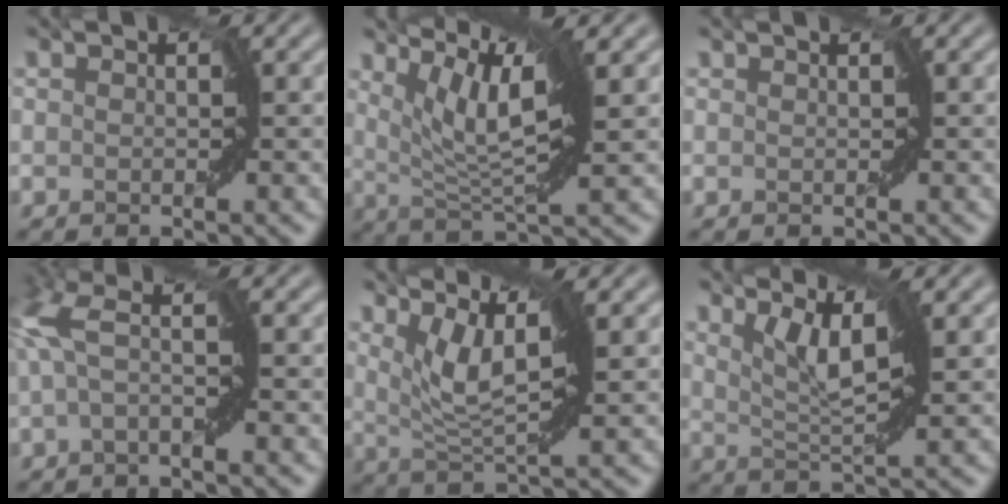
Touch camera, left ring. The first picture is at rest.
{"total": 6.1, "force": [3.0, 0.9, 5.2], "torque": [-0.096, -0.004, 0.053]}
{"total": 0.0}
{"total": 4.4, "force": [0.4, 1.1, 4.3], "torque": [-0.106, 0.022, -0.006]}
{"total": 4.4, "force": [2.2, 0.8, 3.7], "torque": [-0.075, -0.003, 0.045]}
{"total": 3.5, "force": [2.0, 0.3, 2.9], "torque": [-0.058, -0.004, 0.039]}